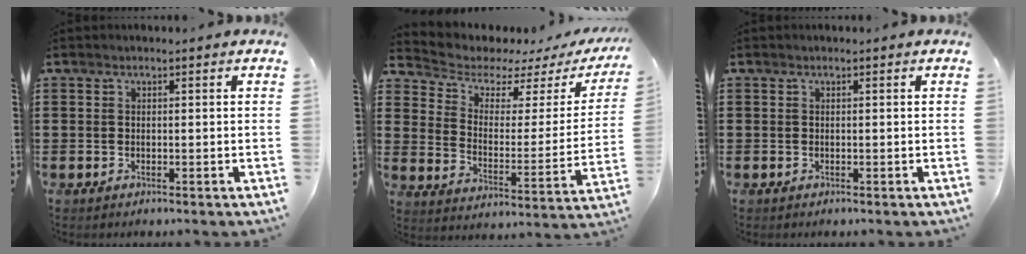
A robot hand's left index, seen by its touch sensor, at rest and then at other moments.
{"total": 4.2, "force": [3.5, 2.0, 1.1], "torque": [-0.050, -0.026, 0.055]}
{"total": 0.0}